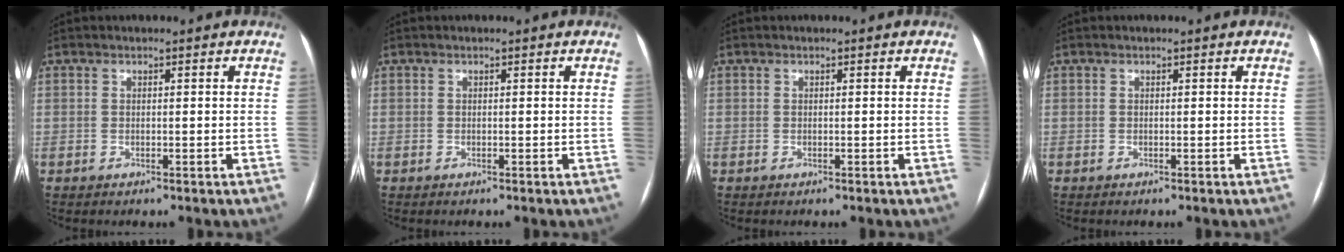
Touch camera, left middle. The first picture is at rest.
{"total": 0.0}
{"total": 0.0}
{"total": 0.0}